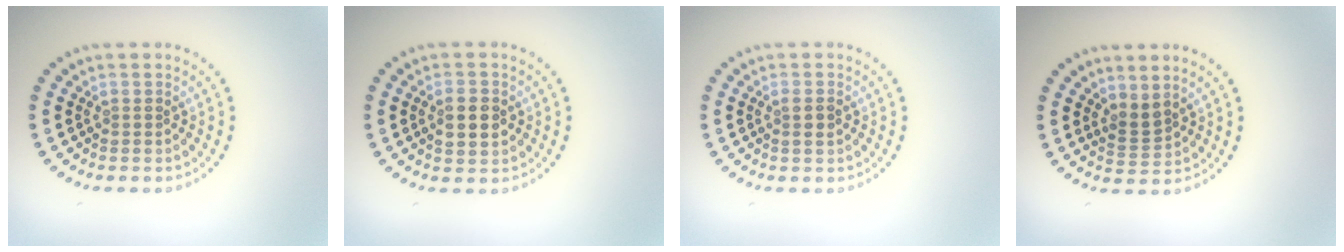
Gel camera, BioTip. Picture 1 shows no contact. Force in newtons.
{"total": 2.7, "press": 2.7, "slide": 0.3}
{"total": 1.2, "press": 1.1, "slide": 0.5}
{"total": 1.8, "press": 1.3, "slide": 1.3}